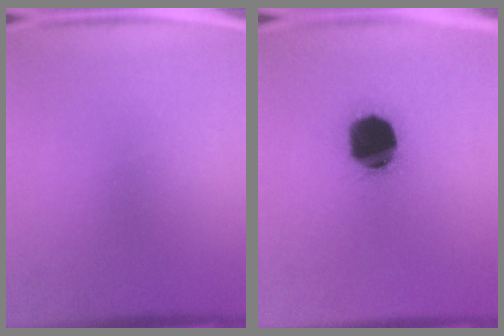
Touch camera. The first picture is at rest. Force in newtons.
{"total": 19.1}